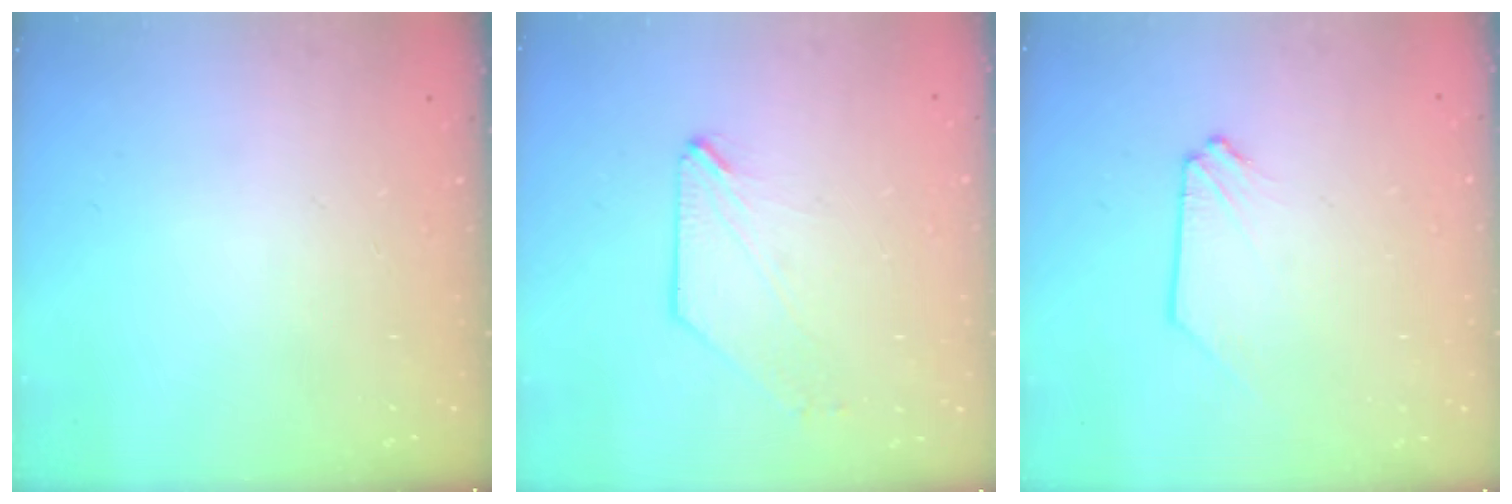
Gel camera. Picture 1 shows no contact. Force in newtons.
{"total": 0.7, "press": 0.7, "slide": 0.1}
{"total": 0.0}